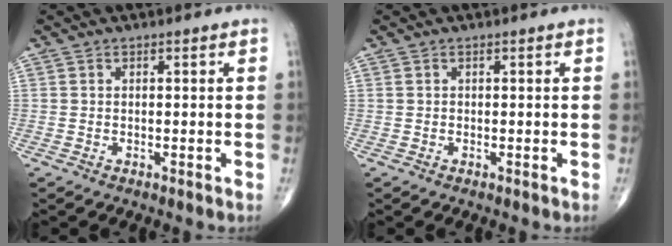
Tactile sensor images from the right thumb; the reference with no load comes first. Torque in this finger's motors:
{"motor_torque": [0.18, 0.04, -0.15, -0.06, 0.01]}